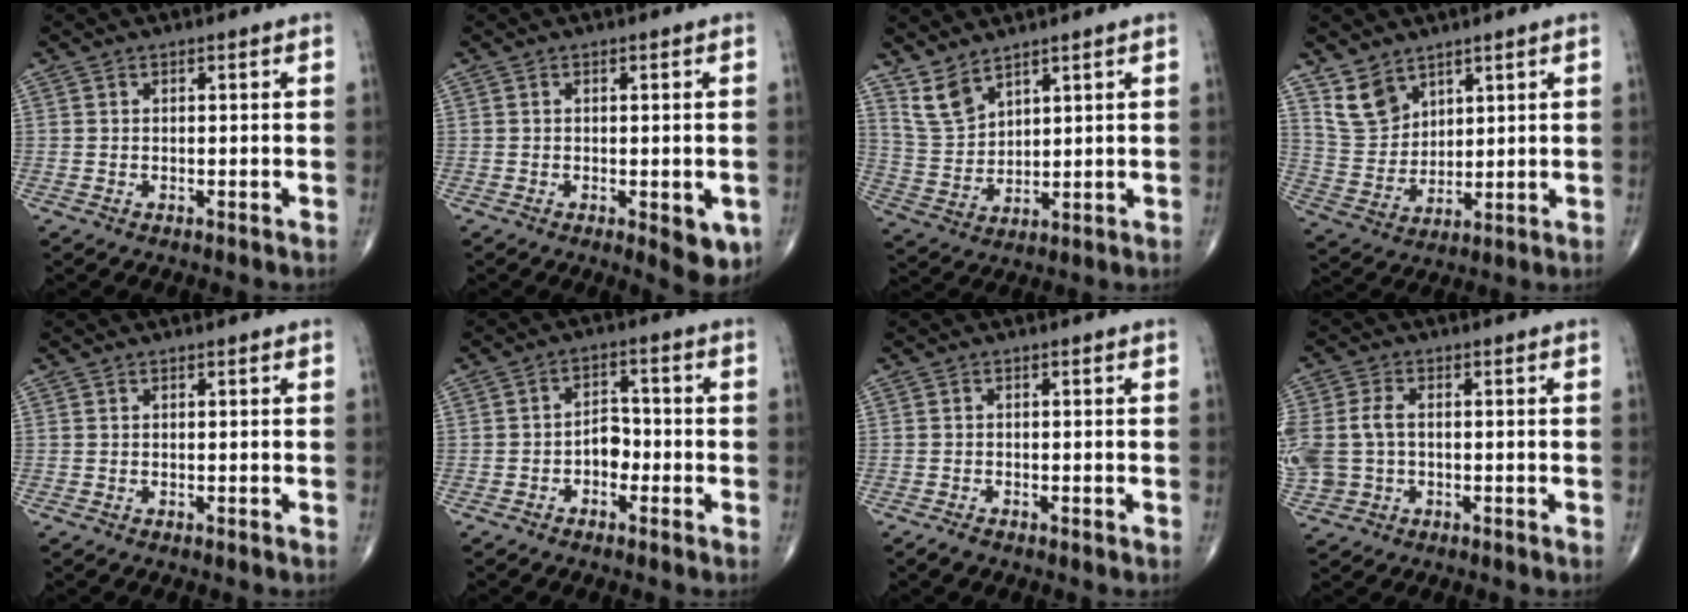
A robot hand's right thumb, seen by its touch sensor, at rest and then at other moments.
{"total": 5.8, "force": [-1.7, 2.2, 5.1], "torque": [-0.047, -0.011, -0.018]}
{"total": 6.4, "force": [5.0, 2.6, 3.0], "torque": [-0.052, -0.031, 0.115]}
{"total": 7.8, "force": [5.3, 4.9, 2.7], "torque": [-0.035, -0.033, 0.117]}
{"total": 0.0}
{"total": 4.3, "force": [-1.6, 3.0, 2.7], "torque": [-0.021, 0.023, -0.035]}
{"total": 1.4, "force": [-1.0, 0.6, 0.7], "torque": [-0.016, -0.001, -0.021]}
{"total": 9.8, "force": [-0.4, 7.0, 6.8], "torque": [-0.181, 0.014, -0.004]}